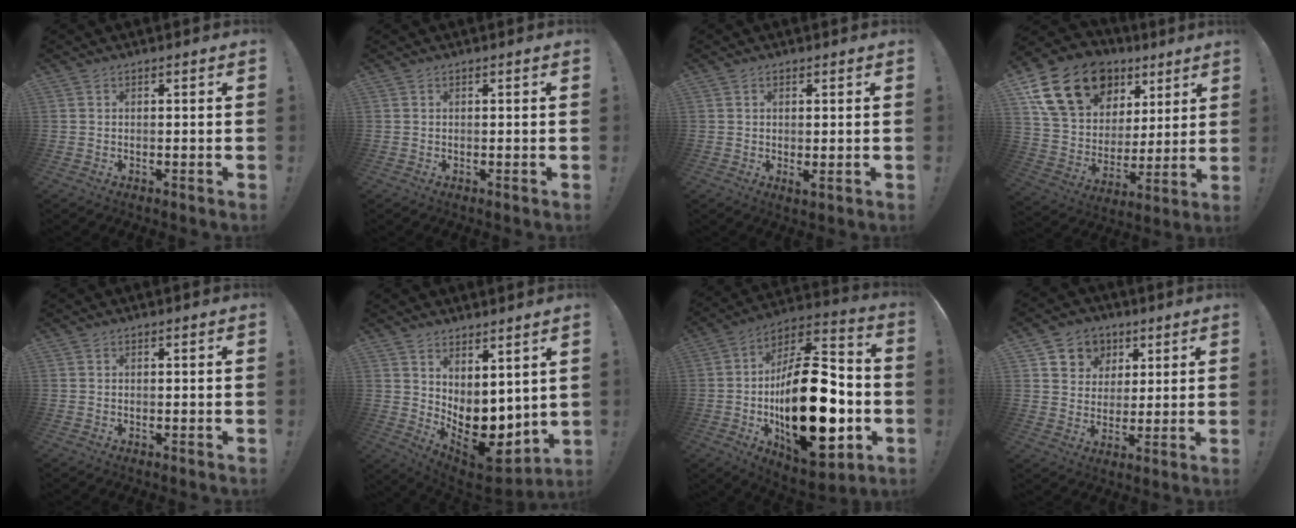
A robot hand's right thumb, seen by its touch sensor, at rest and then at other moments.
{"total": 0.0}
{"total": 2.2, "force": [0.5, 0.7, 2.0], "torque": [-0.020, -0.009, 0.008]}
{"total": 22.4, "force": [12.2, 15.3, 11.0], "torque": [-0.184, -0.053, 0.246]}
{"total": 0.0}
{"total": 11.2, "force": [-1.4, 7.7, 7.9], "torque": [-0.076, -0.011, -0.004]}
{"total": 31.7, "force": [-5.3, 15.9, 26.8], "torque": [-0.454, 0.030, -0.072]}
{"total": 8.3, "force": [3.5, 7.4, 1.8], "torque": [-0.023, -0.024, 0.070]}